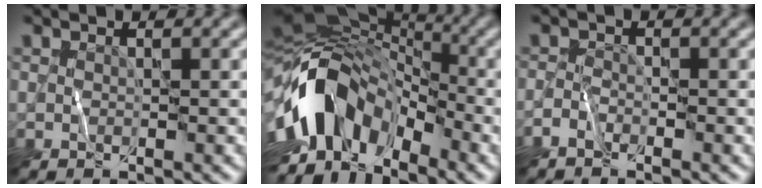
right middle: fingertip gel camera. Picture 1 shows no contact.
{"total": 12.2, "force": [-3.7, 7.6, 8.8], "torque": [-0.158, 0.015, -0.081]}
{"total": 1.3, "force": [-1.3, 0.3, 0.3], "torque": [-0.007, 0.003, -0.031]}